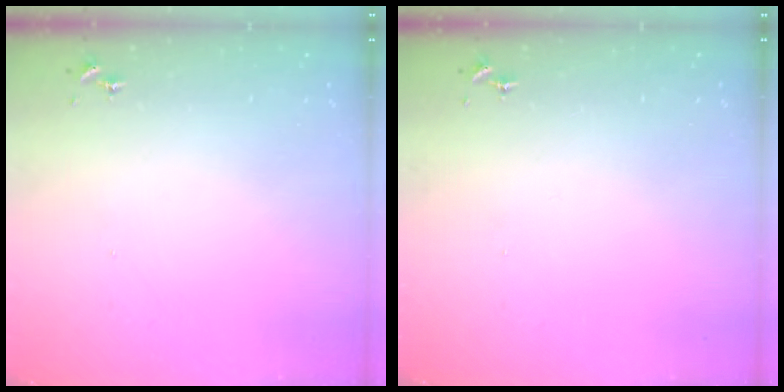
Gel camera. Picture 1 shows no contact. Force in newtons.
{"total": 0.0}